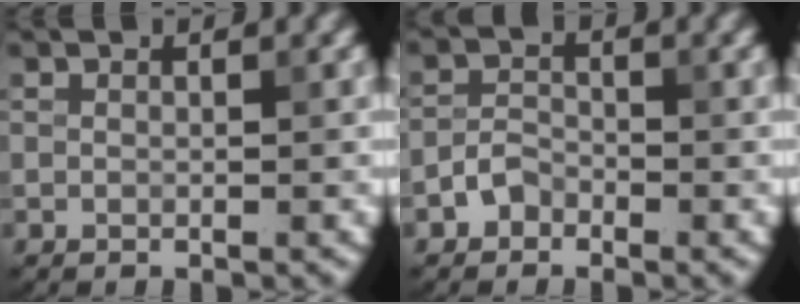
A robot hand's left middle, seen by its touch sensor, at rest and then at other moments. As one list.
[{"total": 1.8, "force": [-1.2, 1.1, 0.6], "torque": [-0.007, 0.008, -0.027]}]